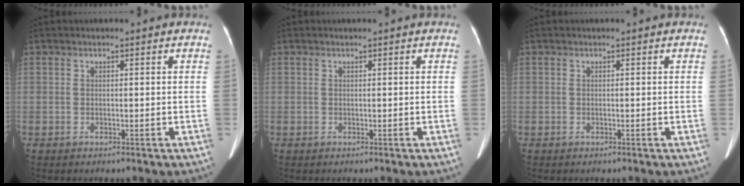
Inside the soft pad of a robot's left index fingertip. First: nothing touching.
{"total": 0.0}
{"total": 0.0}